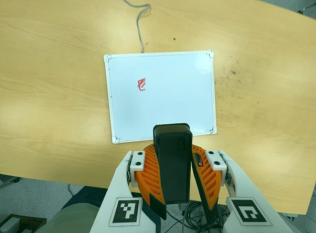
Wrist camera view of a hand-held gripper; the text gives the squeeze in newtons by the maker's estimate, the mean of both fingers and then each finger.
{"total": 10.9, "left": 10.7, "right": 11.0}